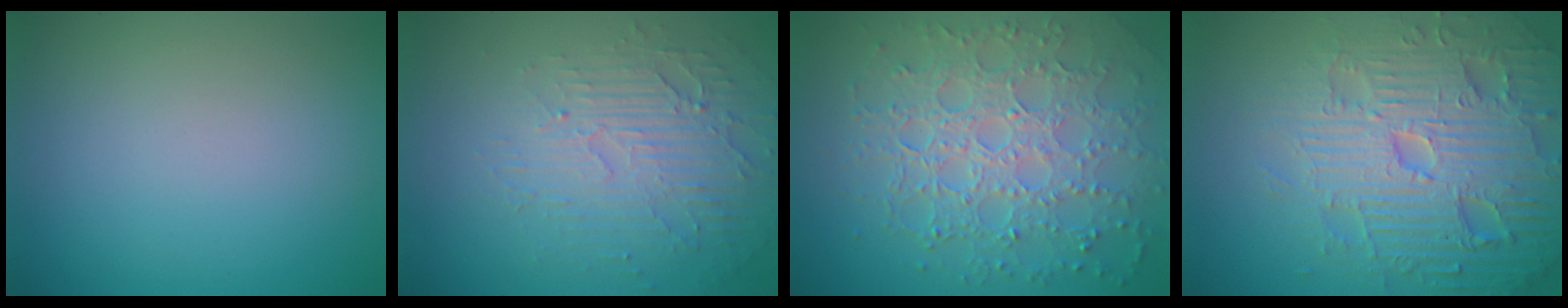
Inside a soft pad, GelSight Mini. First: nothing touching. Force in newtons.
{"total": 4.1, "press": 3.3, "slide": 2.4}
{"total": 8.1, "press": 5.7, "slide": 5.8}
{"total": 7.9, "press": 7.7, "slide": 1.8}